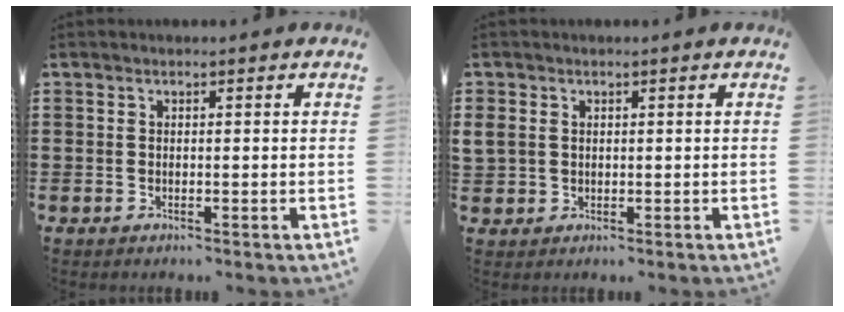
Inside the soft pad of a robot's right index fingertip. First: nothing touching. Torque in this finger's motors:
{"motor_torque": [0.96, 0.45, 0.18, 0.06]}